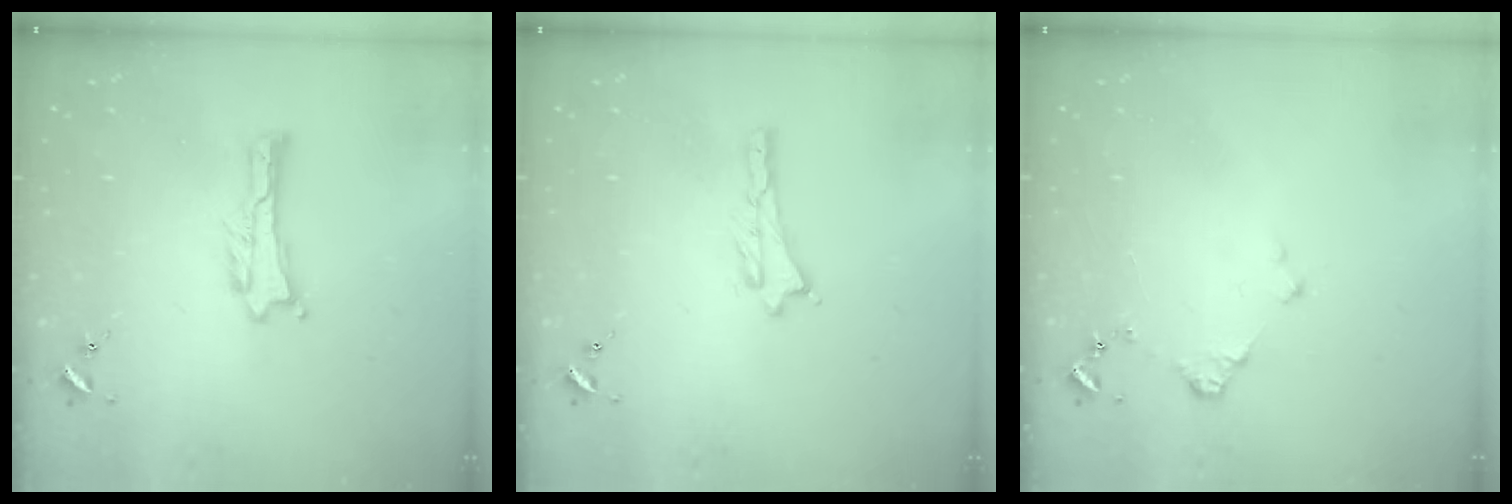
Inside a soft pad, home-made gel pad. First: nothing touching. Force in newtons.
{"total": 0.0}
{"total": 1.2, "press": 1.2, "slide": 0.2}